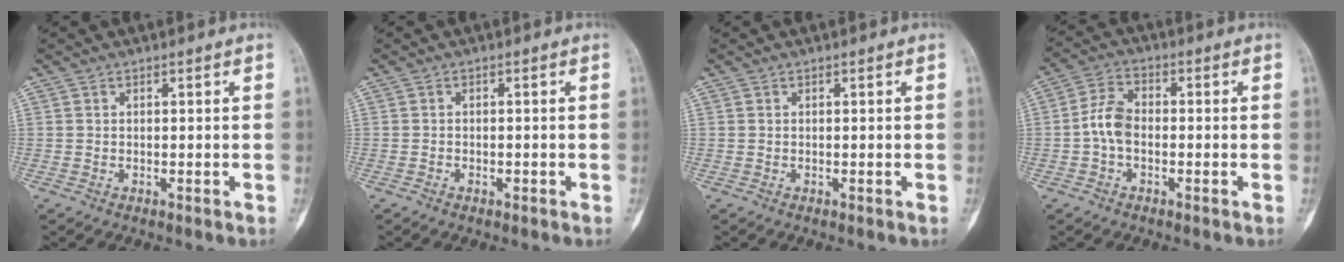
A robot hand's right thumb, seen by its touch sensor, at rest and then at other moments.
{"total": 0.8, "force": [-0.4, 0.5, 0.4], "torque": [-0.009, 0.004, -0.007]}
{"total": 0.0}
{"total": 5.9, "force": [-1.1, 3.7, 4.4], "torque": [-0.083, 0.020, -0.031]}